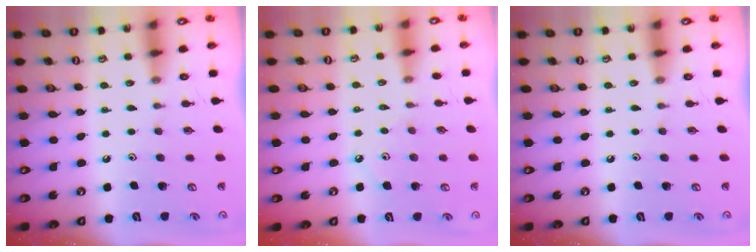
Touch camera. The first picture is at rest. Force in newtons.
{"total": 3.4, "press": 3.3, "slide": 0.5}
{"total": 0.0}